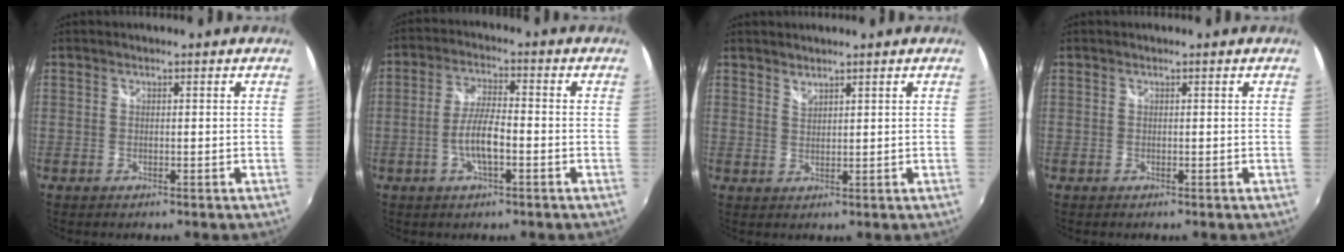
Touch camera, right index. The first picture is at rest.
{"total": 6.8, "force": [-2.2, 1.8, 6.2], "torque": [-0.123, 0.002, -0.043]}
{"total": 1.7, "force": [1.6, 0.2, 0.3], "torque": [-0.001, 0.001, 0.029]}
{"total": 0.0}